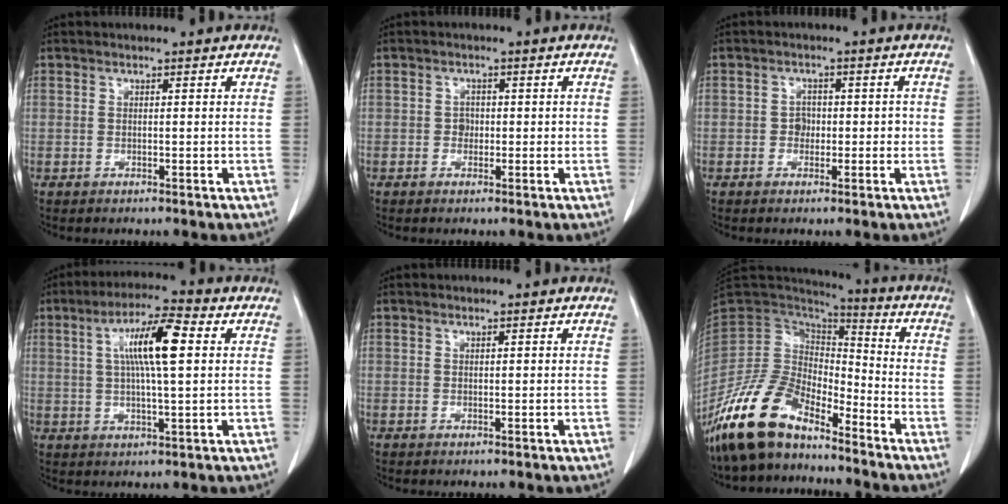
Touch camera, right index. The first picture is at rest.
{"total": 1.7, "force": [-0.2, 1.4, 0.8], "torque": [-0.010, 0.005, -0.002]}
{"total": 2.6, "force": [-0.4, 2.1, 1.4], "torque": [-0.013, 0.008, -0.007]}
{"total": 10.0, "force": [2.4, 1.3, 9.6], "torque": [-0.173, 0.014, 0.038]}
{"total": 0.0}
{"total": 14.6, "force": [-11.6, 5.8, 6.8], "torque": [-0.139, 0.025, -0.228]}